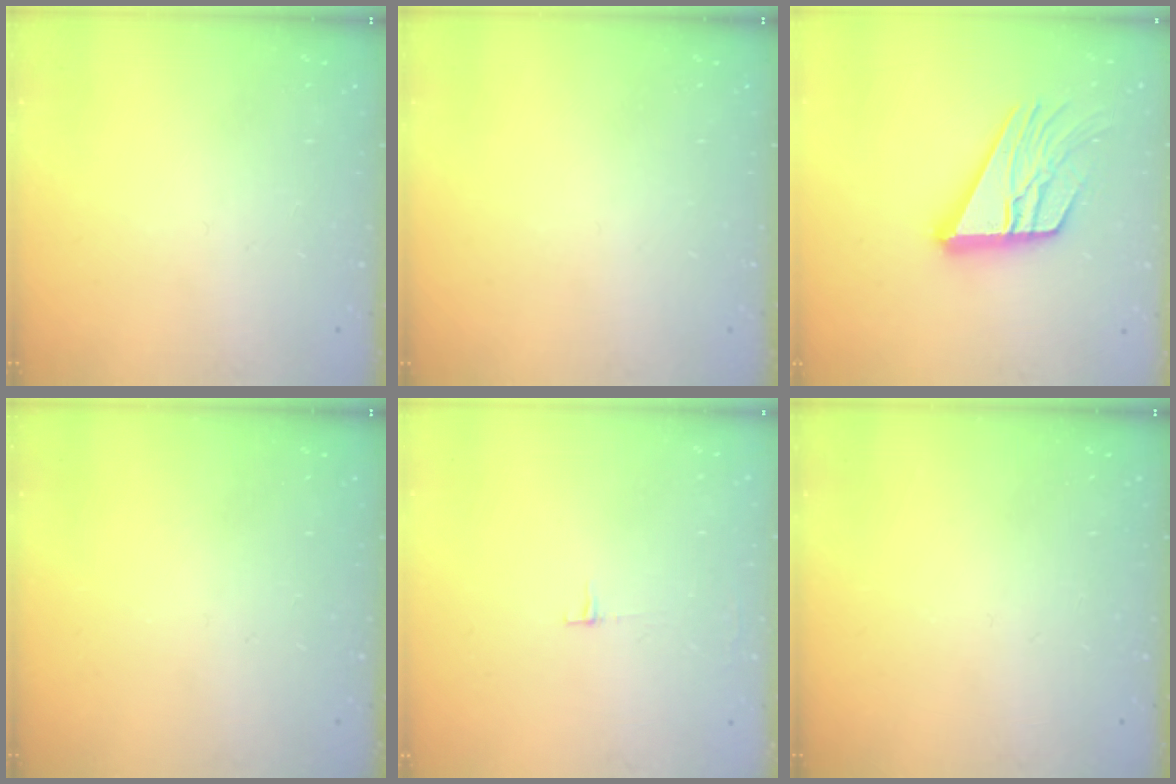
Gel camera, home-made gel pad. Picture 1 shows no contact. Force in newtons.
{"total": 0.0}
{"total": 17.5, "press": 17.4, "slide": 1.7}
{"total": 0.0}
{"total": 3.3, "press": 3.3, "slide": 0.4}
{"total": 0.0}